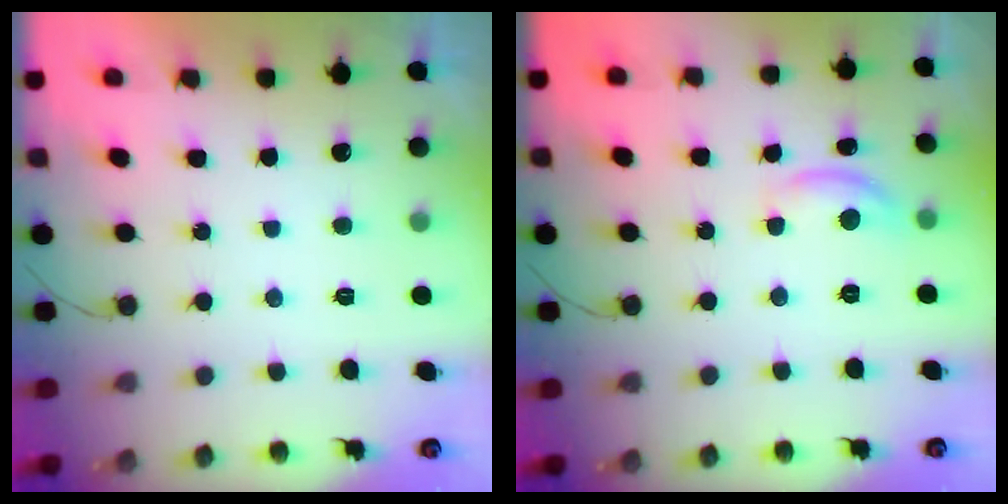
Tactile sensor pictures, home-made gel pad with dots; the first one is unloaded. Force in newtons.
{"total": 6.1, "press": 6.1, "slide": 0.5}